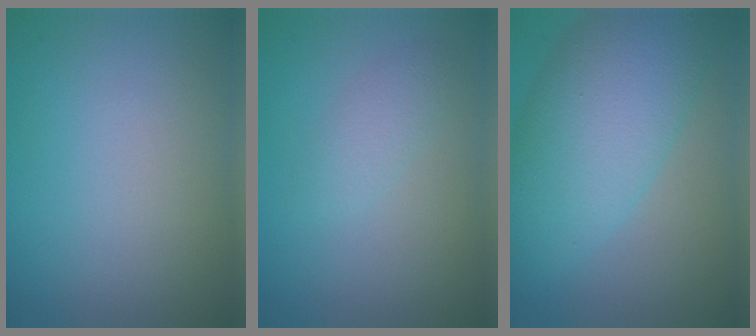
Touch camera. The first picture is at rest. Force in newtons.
{"total": 1.8, "press": 1.8, "slide": 0.1}
{"total": 9.1, "press": 9.1, "slide": 0.3}